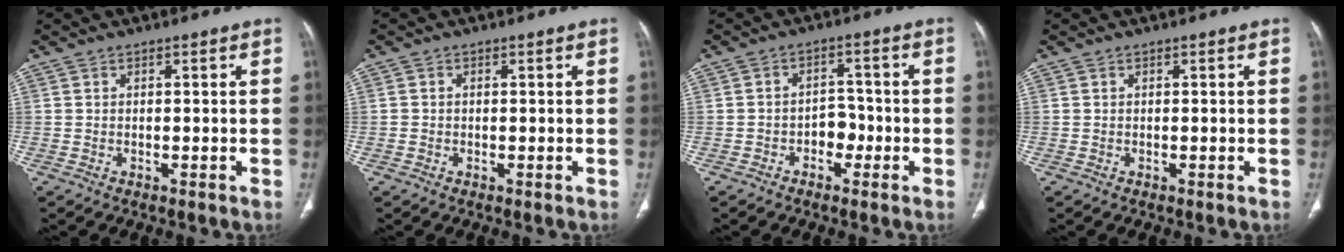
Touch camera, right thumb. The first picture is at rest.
{"total": 0.6, "force": [-0.1, 0.5, 0.1], "torque": [0.000, 0.003, -0.003]}
{"total": 4.1, "force": [-1.7, 3.1, 2.2], "torque": [-0.005, 0.022, -0.033]}
{"total": 0.0}